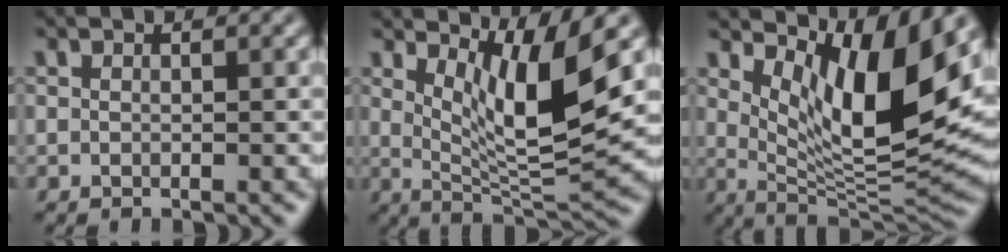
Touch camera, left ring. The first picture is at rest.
{"total": 7.7, "force": [3.2, 1.6, 6.8], "torque": [-0.112, -0.019, 0.059]}
{"total": 10.7, "force": [4.1, 3.4, 9.2], "torque": [-0.145, -0.022, 0.080]}